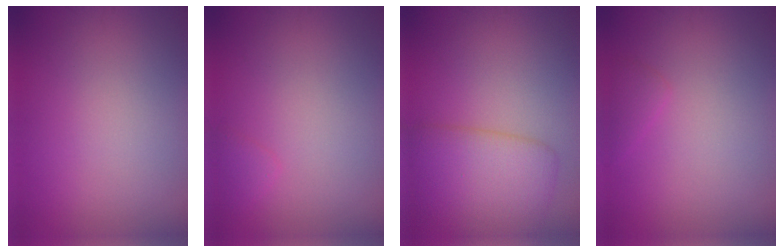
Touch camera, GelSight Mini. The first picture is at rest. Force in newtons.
{"total": 0.9, "press": 0.9, "slide": 0.1}
{"total": 5.7, "press": 5.7, "slide": 0.2}
{"total": 1.0, "press": 1.0, "slide": 0.1}